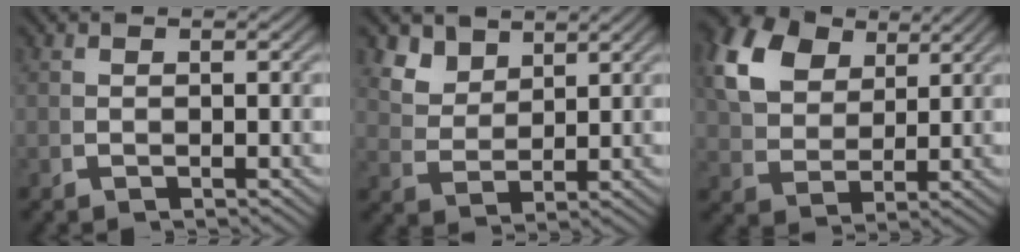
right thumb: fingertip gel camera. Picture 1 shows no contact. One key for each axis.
{"total": 4.6, "fx": 3.1, "fy": 2.6, "fz": 2.3, "tx": -0.052, "ty": -0.009, "tz": 0.069}
{"total": 9.3, "fx": 4.1, "fy": 6.3, "fz": 5.4, "tx": -0.123, "ty": -0.007, "tz": 0.083}